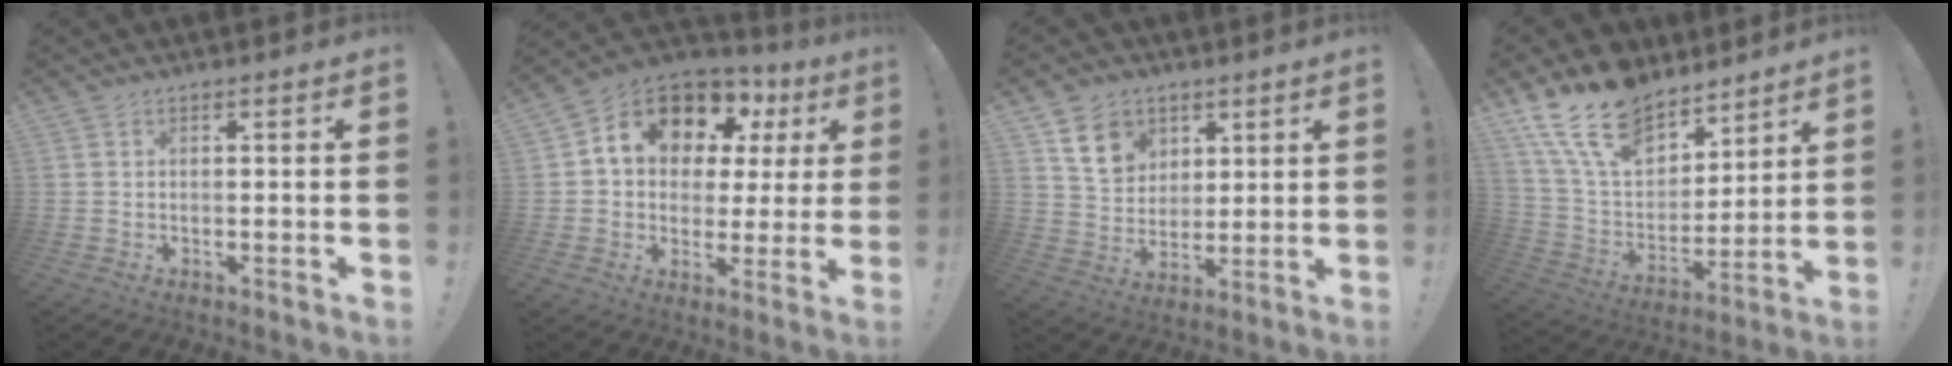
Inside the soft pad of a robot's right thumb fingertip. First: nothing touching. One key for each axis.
{"total": 13.1, "fx": 7.0, "fy": 8.8, "fz": 6.7, "tx": -0.111, "ty": -0.047, "tz": 0.130}
{"total": 11.1, "fx": 6.0, "fy": 8.5, "fz": 3.9, "tx": -0.057, "ty": -0.028, "tz": 0.121}
{"total": 18.8, "fx": 13.2, "fy": 10.2, "fz": 8.7, "tx": -0.168, "ty": -0.080, "tz": 0.252}